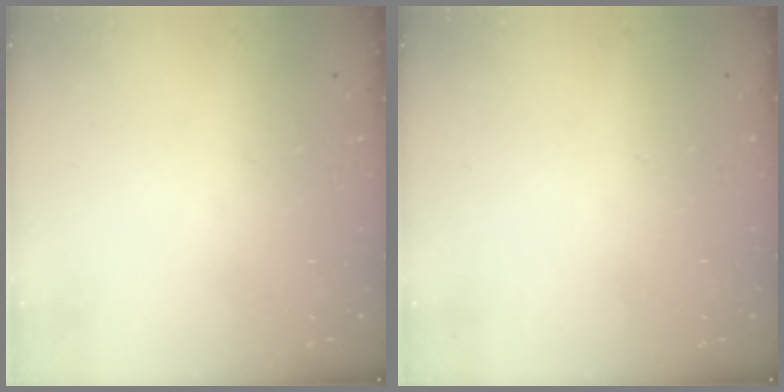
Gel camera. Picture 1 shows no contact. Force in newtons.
{"total": 0.0}